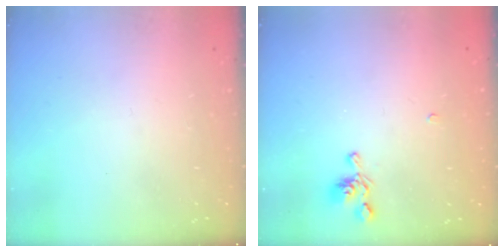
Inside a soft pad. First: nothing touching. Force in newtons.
{"total": 6.5, "press": 6.5, "slide": 0.2}